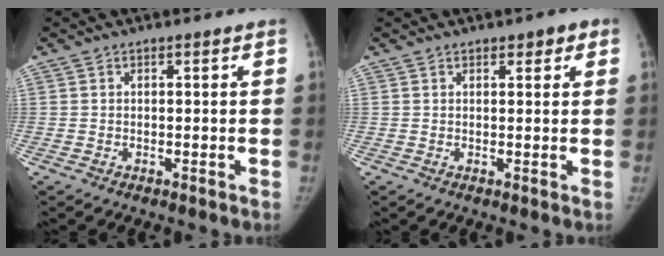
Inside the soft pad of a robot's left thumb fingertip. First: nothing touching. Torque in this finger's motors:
{"motor_torque": [-0.03, 0.07, -0.31, -0.04, 0.02]}